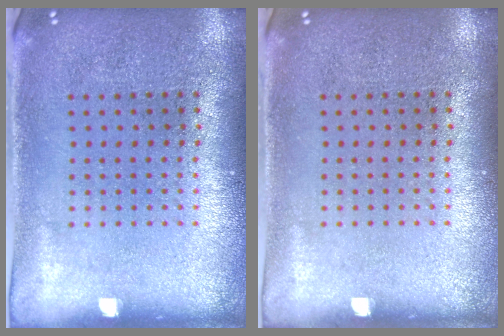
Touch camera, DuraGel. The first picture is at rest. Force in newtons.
{"total": 0.0}